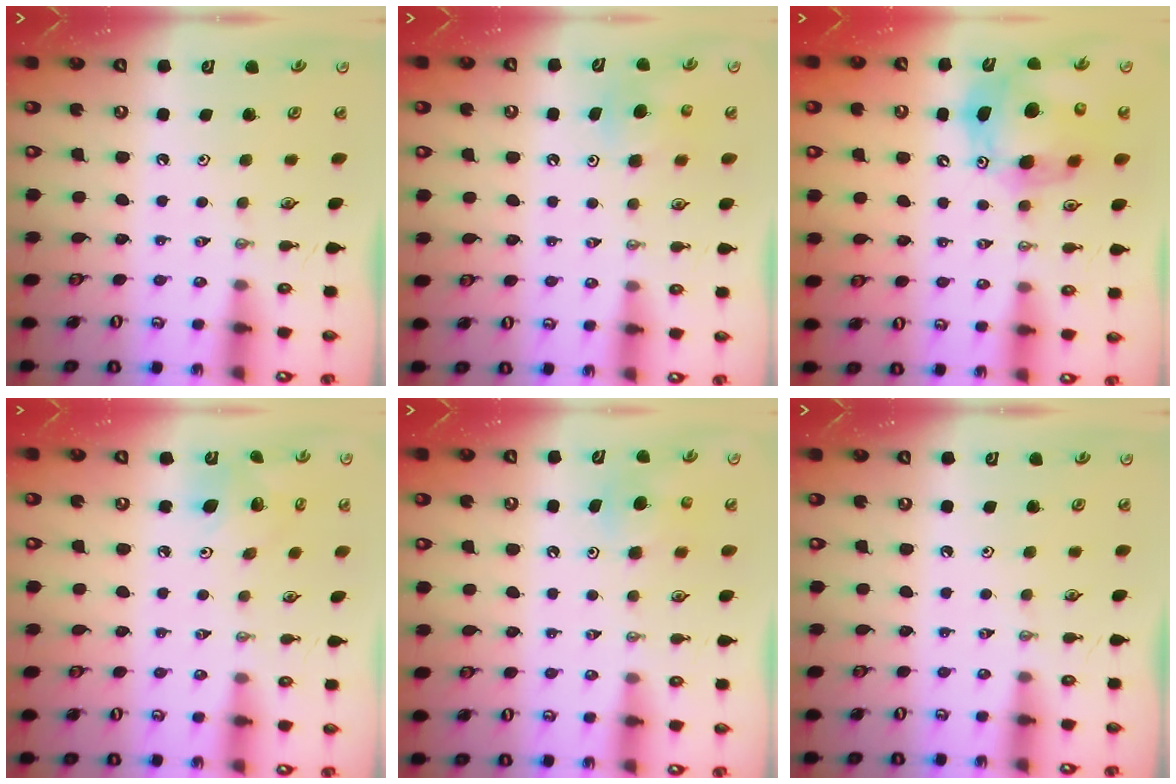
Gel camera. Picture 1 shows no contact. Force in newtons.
{"total": 5.2, "press": 5.2, "slide": 0.4}
{"total": 15.6, "press": 15.3, "slide": 2.5}
{"total": 8.3, "press": 8.1, "slide": 2.0}
{"total": 5.2, "press": 5.2, "slide": 0.4}
{"total": 0.0}